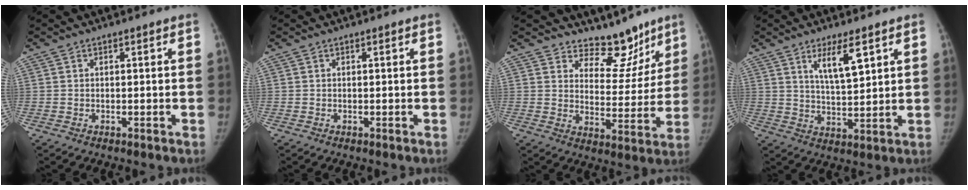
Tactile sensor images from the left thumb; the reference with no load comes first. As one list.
[{"total": 0.0}, {"total": 10.9, "force": [9.0, 5.6, 2.4], "torque": [0.019, -0.074, 0.131]}, {"total": 7.7, "force": [4.2, 2.2, 6.1], "torque": [-0.096, -0.033, 0.079]}]